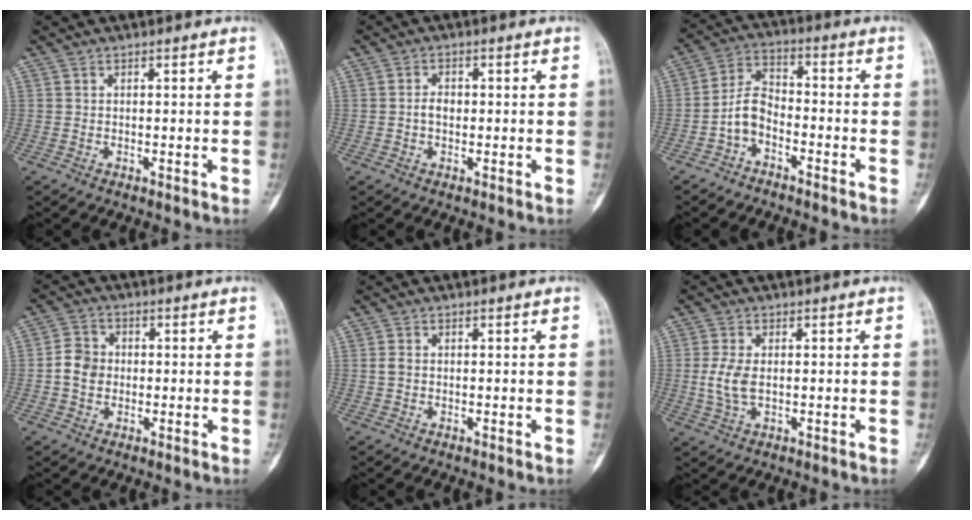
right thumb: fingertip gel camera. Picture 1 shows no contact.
{"total": 2.3, "force": [-0.2, 1.6, 1.6], "torque": [-0.024, 0.007, -0.007]}
{"total": 6.3, "force": [-3.2, 3.8, 3.9], "torque": [-0.072, 0.041, -0.072]}
{"total": 5.1, "force": [-0.4, 4.4, 2.5], "torque": [-0.033, 0.012, -0.015]}
{"total": 1.2, "force": [-0.1, 0.9, 0.8], "torque": [-0.016, 0.000, -0.002]}
{"total": 4.8, "force": [0.0, 2.6, 4.0], "torque": [-0.095, -0.002, -0.001]}